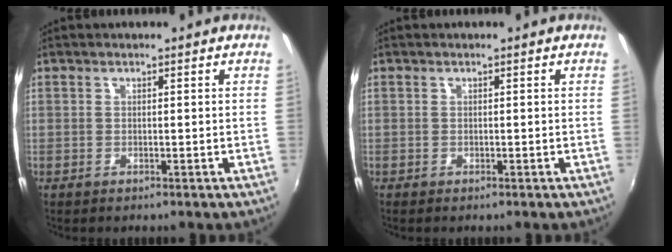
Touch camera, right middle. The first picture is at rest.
{"total": 0.0}